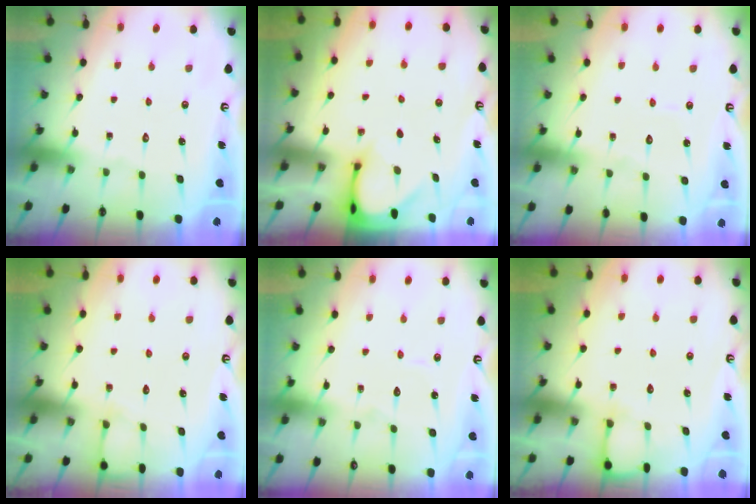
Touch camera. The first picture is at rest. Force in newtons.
{"total": 2.9, "press": 2.9, "slide": 0.2}
{"total": 4.3, "press": 4.3, "slide": 0.4}
{"total": 4.2, "press": 4.2, "slide": 0.5}
{"total": 3.4, "press": 3.4, "slide": 0.3}
{"total": 4.9, "press": 4.9, "slide": 0.5}